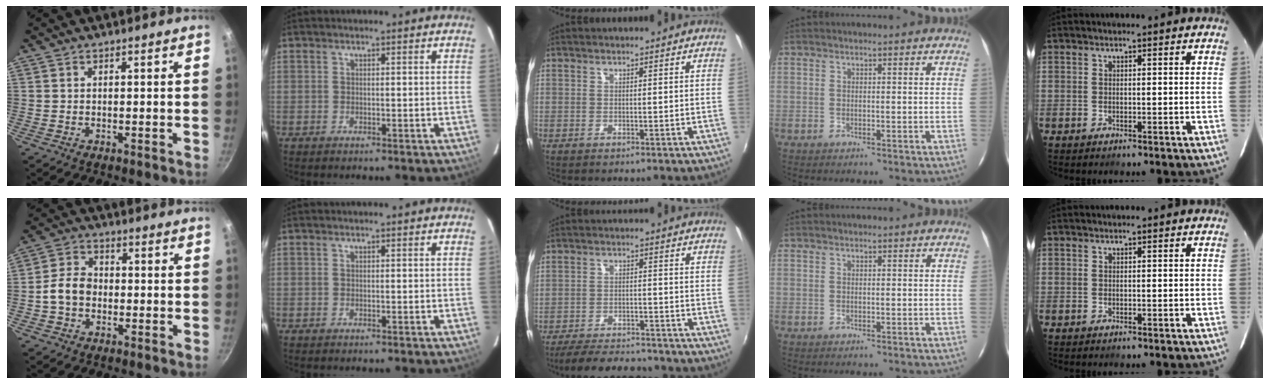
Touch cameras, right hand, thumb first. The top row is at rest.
{"thumb": {"total": 6.3, "force": [-1.2, 5.0, 3.7], "torque": [-0.046, 0.024, -0.032]}, "middle": {"total": 11.9, "force": [-10.6, 3.0, 4.7], "torque": [-0.112, -0.007, -0.160]}}